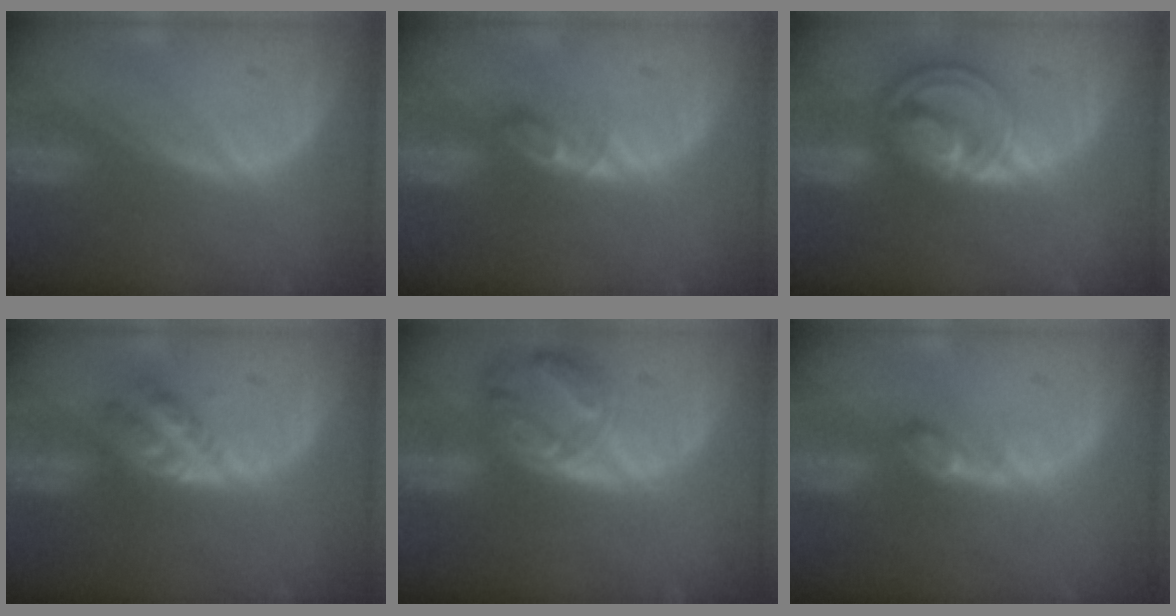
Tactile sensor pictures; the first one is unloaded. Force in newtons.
{"total": 2.8, "press": 2.8, "slide": 0.4}
{"total": 8.8, "press": 7.4, "slide": 4.7}
{"total": 4.6, "press": 4.1, "slide": 2.2}
{"total": 8.1, "press": 7.0, "slide": 4.1}
{"total": 2.5, "press": 2.4, "slide": 0.3}